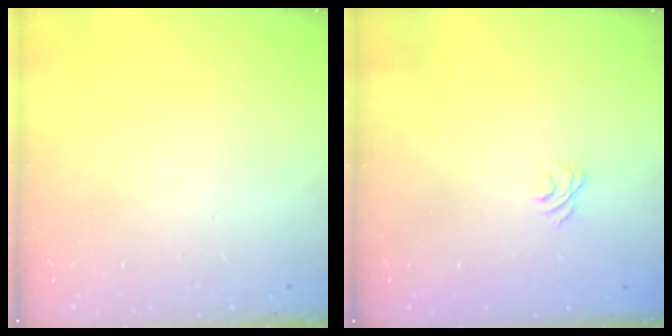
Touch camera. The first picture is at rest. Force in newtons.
{"total": 1.5, "press": 0.9, "slide": 1.2}